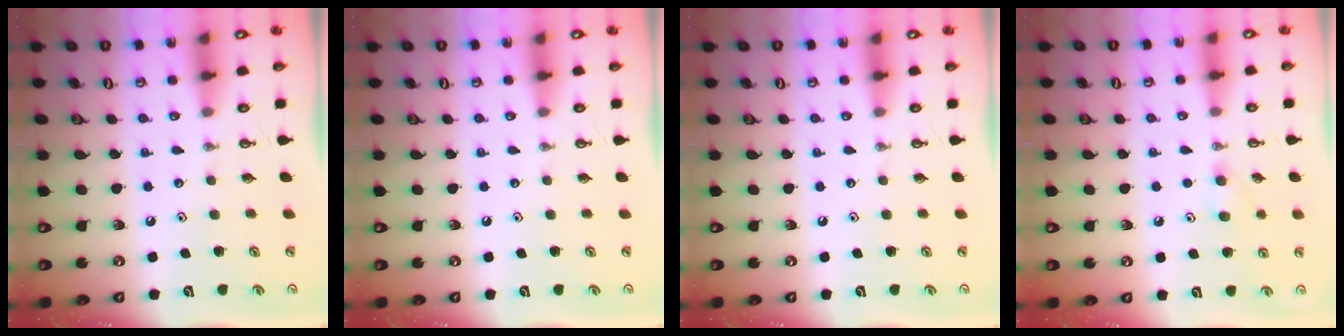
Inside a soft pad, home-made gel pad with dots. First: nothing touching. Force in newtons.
{"total": 0.0}
{"total": 0.0}
{"total": 4.7, "press": 4.5, "slide": 1.2}